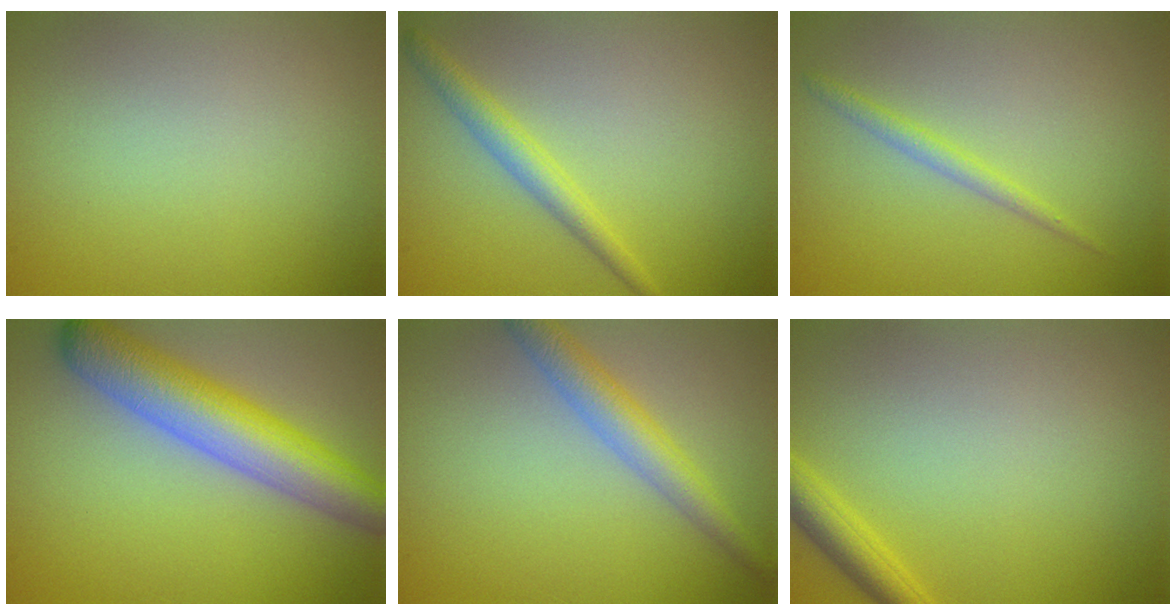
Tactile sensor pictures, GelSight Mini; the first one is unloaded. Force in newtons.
{"total": 2.2, "press": 2.2, "slide": 0.1}
{"total": 1.4, "press": 1.4, "slide": 0.0}
{"total": 7.2, "press": 7.2, "slide": 0.3}
{"total": 3.4, "press": 3.4, "slide": 0.1}
{"total": 2.4, "press": 2.4, "slide": 0.2}